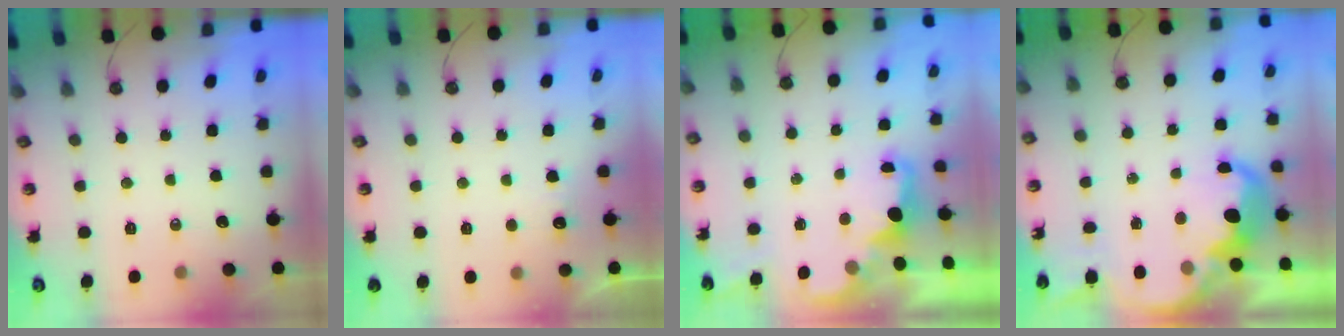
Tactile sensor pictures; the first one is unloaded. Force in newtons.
{"total": 3.6, "press": 3.5, "slide": 0.9}
{"total": 2.3, "press": 2.2, "slide": 0.7}
{"total": 8.0, "press": 8.0, "slide": 0.5}